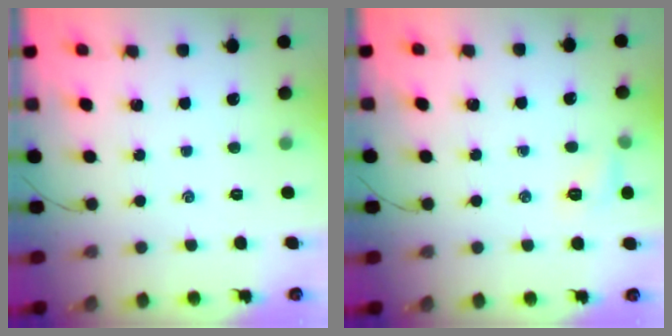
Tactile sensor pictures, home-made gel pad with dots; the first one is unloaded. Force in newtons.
{"total": 6.2, "press": 6.0, "slide": 1.3}